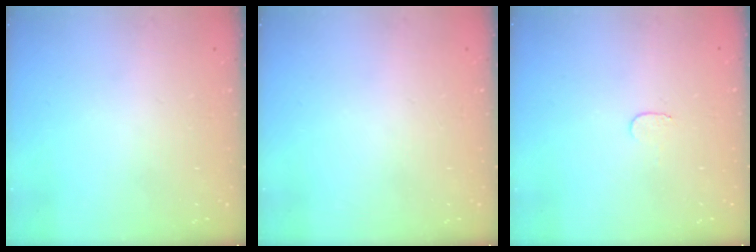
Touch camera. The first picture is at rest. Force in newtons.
{"total": 0.0}
{"total": 3.0, "press": 3.0, "slide": 0.3}